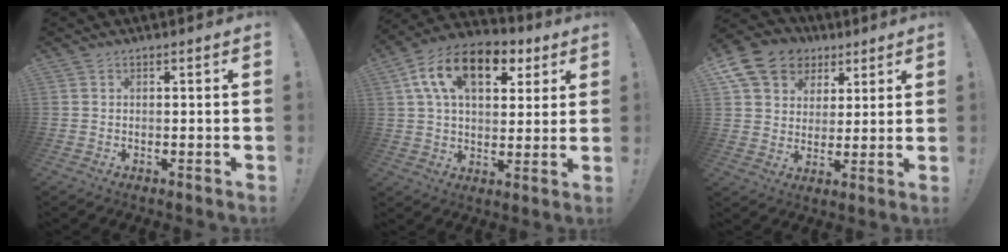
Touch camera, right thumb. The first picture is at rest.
{"total": 17.6, "force": [7.4, 10.3, 12.1], "torque": [-0.197, -0.020, 0.131]}
{"total": 13.7, "force": [7.4, 10.4, 4.9], "torque": [-0.078, -0.044, 0.148]}